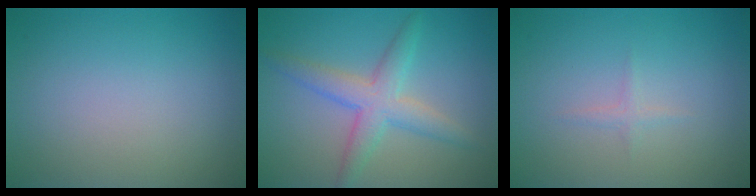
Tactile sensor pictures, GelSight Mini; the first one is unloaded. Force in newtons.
{"total": 4.1, "press": 4.1, "slide": 0.1}
{"total": 0.7, "press": 0.7, "slide": 0.1}